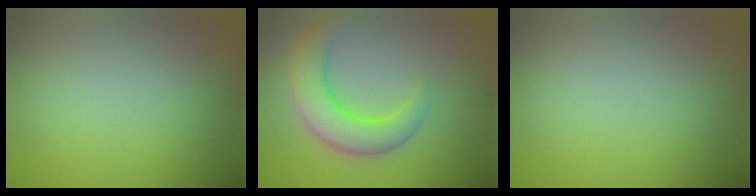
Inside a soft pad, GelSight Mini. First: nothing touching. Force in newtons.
{"total": 5.8, "press": 5.8, "slide": 0.4}
{"total": 0.0}